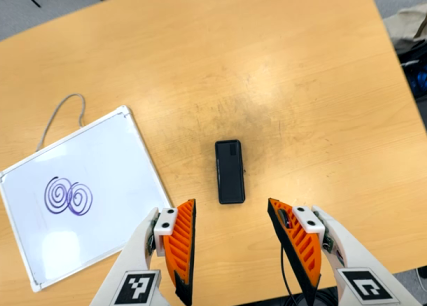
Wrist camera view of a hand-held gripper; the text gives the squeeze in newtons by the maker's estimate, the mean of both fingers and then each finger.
{"total": 0.0}